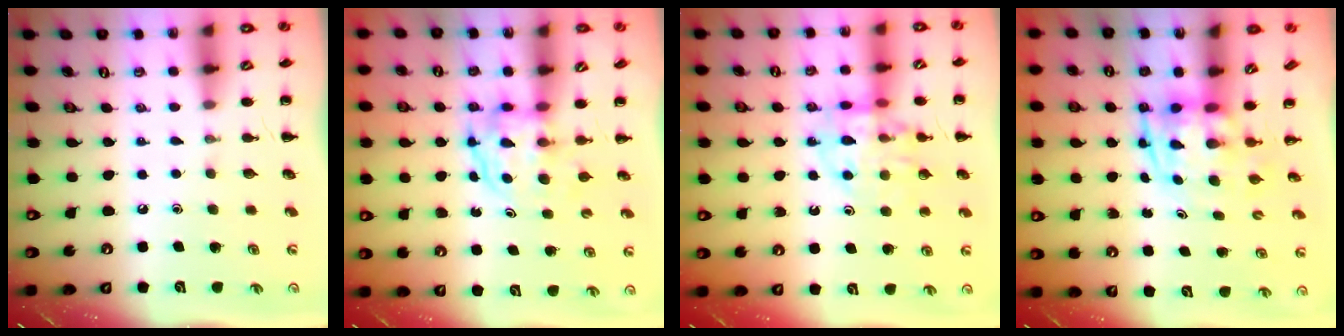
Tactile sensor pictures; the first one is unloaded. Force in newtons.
{"total": 3.8, "press": 3.8, "slide": 0.3}
{"total": 13.3, "press": 13.2, "slide": 1.8}
{"total": 3.5, "press": 3.4, "slide": 0.9}